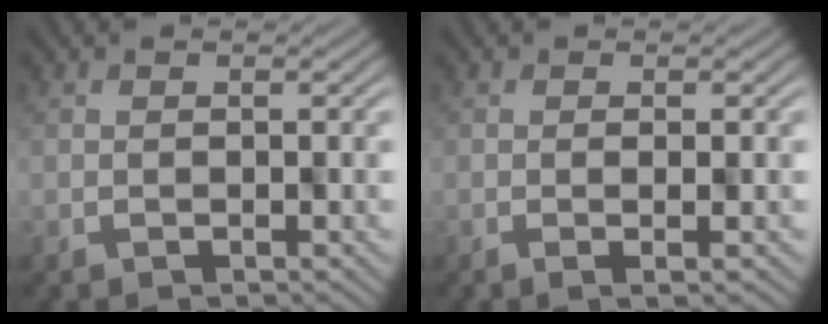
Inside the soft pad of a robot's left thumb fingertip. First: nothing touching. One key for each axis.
{"total": 1.7, "fx": -0.3, "fy": 0.1, "fz": 1.6, "tx": -0.023, "ty": 0.008, "tz": -0.006}